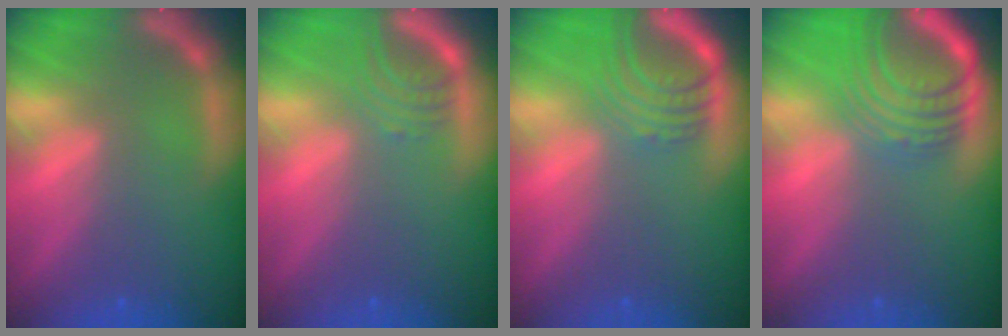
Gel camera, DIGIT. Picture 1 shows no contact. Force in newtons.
{"total": 3.0}
{"total": 6.1}
{"total": 9.1}